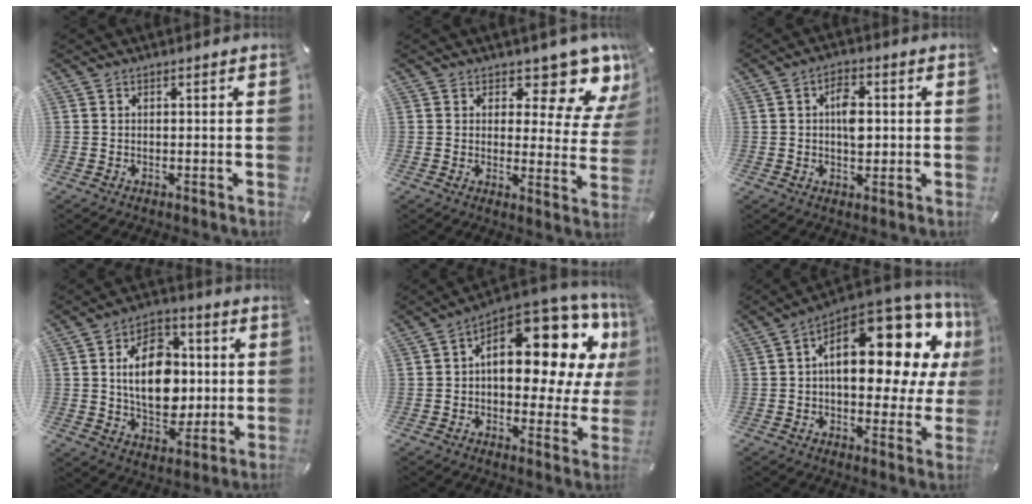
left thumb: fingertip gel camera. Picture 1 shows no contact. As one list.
[{"total": 11.1, "force": [7.9, 4.5, 6.3], "torque": [-0.067, -0.072, 0.132]}, {"total": 6.1, "force": [0.4, 3.7, 4.9], "torque": [-0.070, 0.003, 0.001]}, {"total": 15.4, "force": [0.9, 11.0, 10.8], "torque": [-0.179, 0.010, 0.015]}, {"total": 18.4, "force": [7.1, 10.1, 13.7], "torque": [-0.167, -0.068, 0.111]}, {"total": 20.4, "force": [7.0, 10.8, 15.9], "torque": [-0.208, -0.061, 0.116]}]